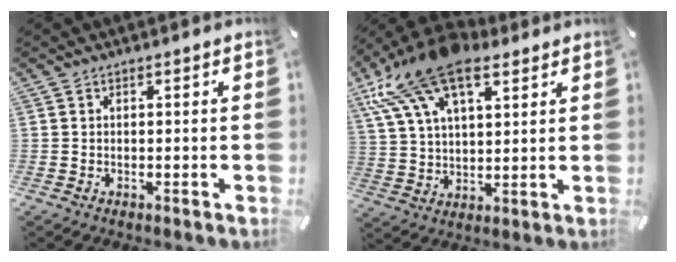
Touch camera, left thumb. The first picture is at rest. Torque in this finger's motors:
{"motor_torque": [3.02, 1.98, 2.05, -0.71, 0.79]}